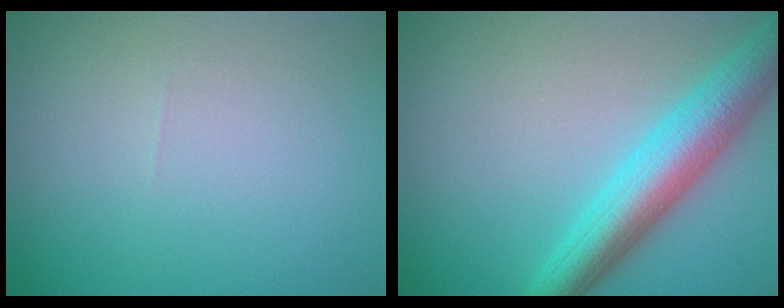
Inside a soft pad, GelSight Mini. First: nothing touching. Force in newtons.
{"total": 6.2, "press": 6.2, "slide": 0.3}